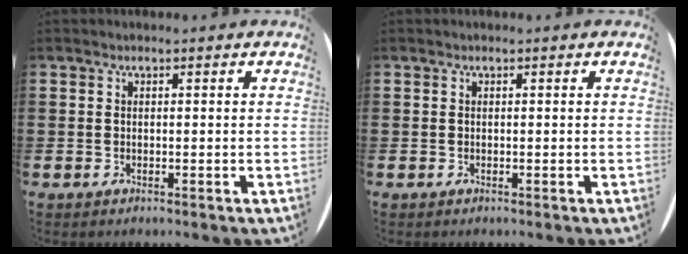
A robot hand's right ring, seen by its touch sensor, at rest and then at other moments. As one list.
[{"total": 0.0}]